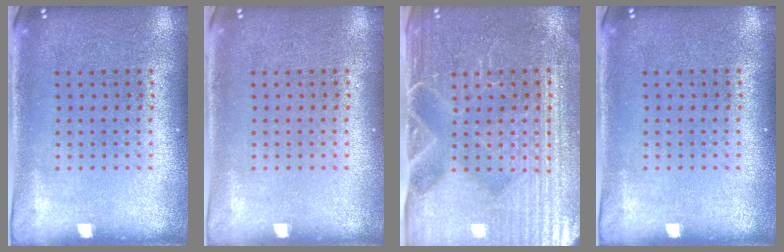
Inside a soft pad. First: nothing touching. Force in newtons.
{"total": 0.0}
{"total": 4.7, "press": 4.4, "slide": 1.8}
{"total": 0.0}